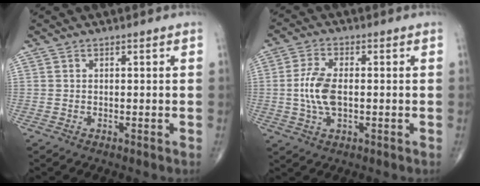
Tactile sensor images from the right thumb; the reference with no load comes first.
{"total": 7.4, "force": [-0.3, 3.7, 6.4], "torque": [-0.142, 0.003, -0.008]}